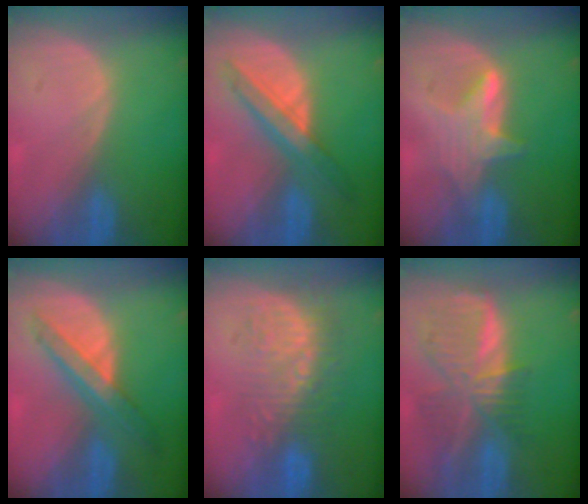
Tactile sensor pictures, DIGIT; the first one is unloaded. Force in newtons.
{"total": 6.3, "press": 6.3, "slide": 0.3}
{"total": 5.1, "press": 5.1, "slide": 0.5}
{"total": 7.2, "press": 6.2, "slide": 3.7}
{"total": 9.1, "press": 8.5, "slide": 3.2}
{"total": 9.2, "press": 8.0, "slide": 4.5}